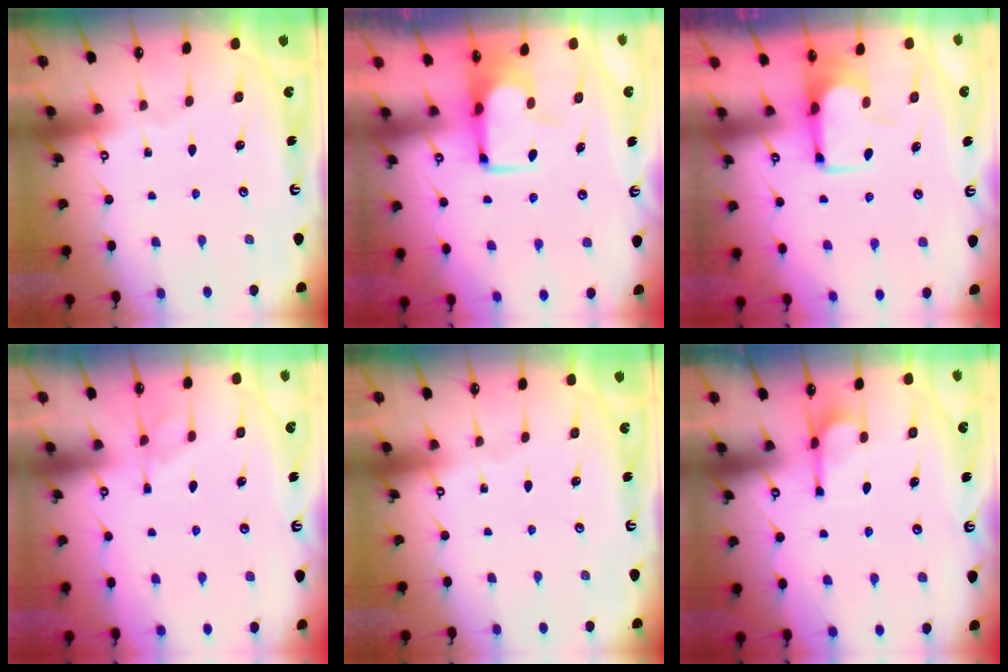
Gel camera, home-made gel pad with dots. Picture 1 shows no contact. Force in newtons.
{"total": 2.2, "press": 2.1, "slide": 0.5}
{"total": 3.1, "press": 3.1, "slide": 0.5}
{"total": 1.7, "press": 1.3, "slide": 1.1}
{"total": 0.0}
{"total": 4.5, "press": 4.5, "slide": 0.7}